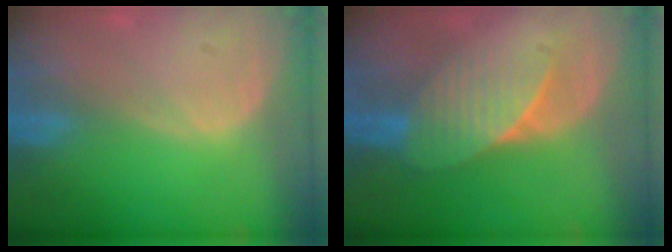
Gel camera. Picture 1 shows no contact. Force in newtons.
{"total": 6.8, "press": 6.4, "slide": 2.3}